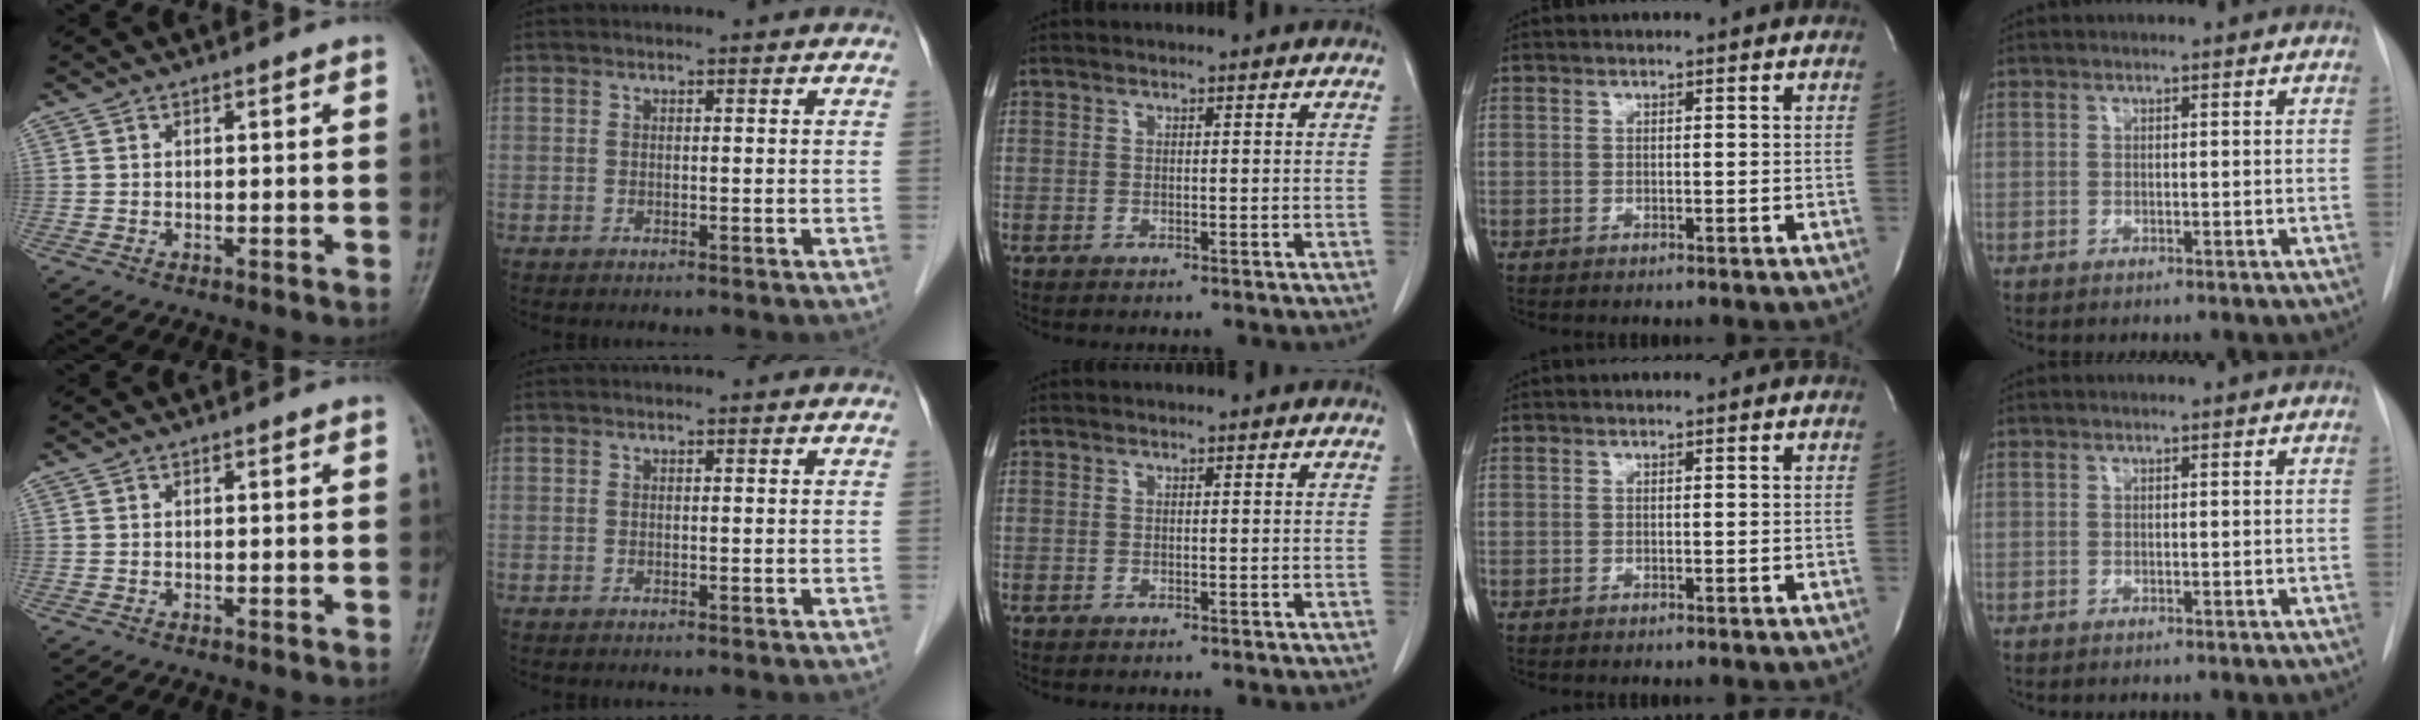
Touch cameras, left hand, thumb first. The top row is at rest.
{}